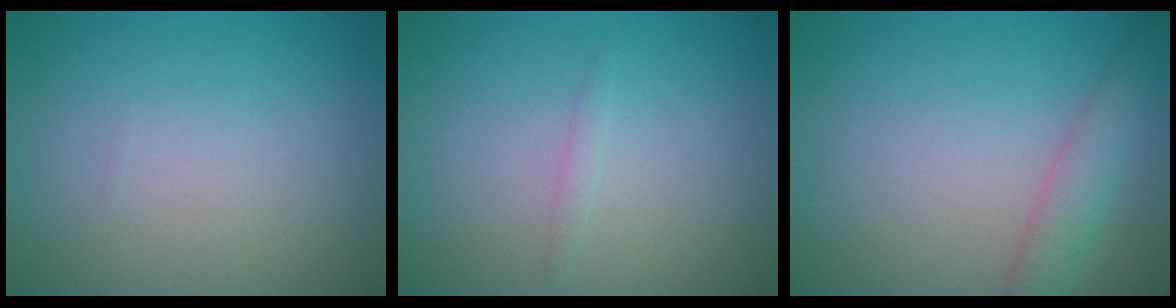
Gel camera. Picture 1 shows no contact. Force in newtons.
{"total": 0.6, "press": 0.6, "slide": 0.0}
{"total": 3.0, "press": 3.0, "slide": 0.1}